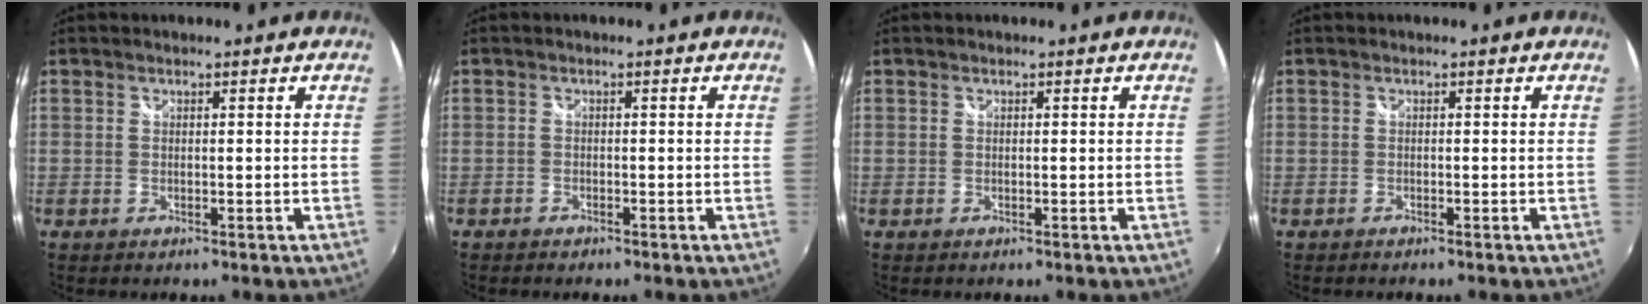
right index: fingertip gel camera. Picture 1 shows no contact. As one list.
[{"total": 1.3, "force": [-1.1, 0.6, 0.2], "torque": [-0.008, 0.000, -0.020]}, {"total": 0.0}, {"total": 0.6, "force": [-0.5, 0.0, 0.2], "torque": [-0.005, -0.002, -0.010]}]